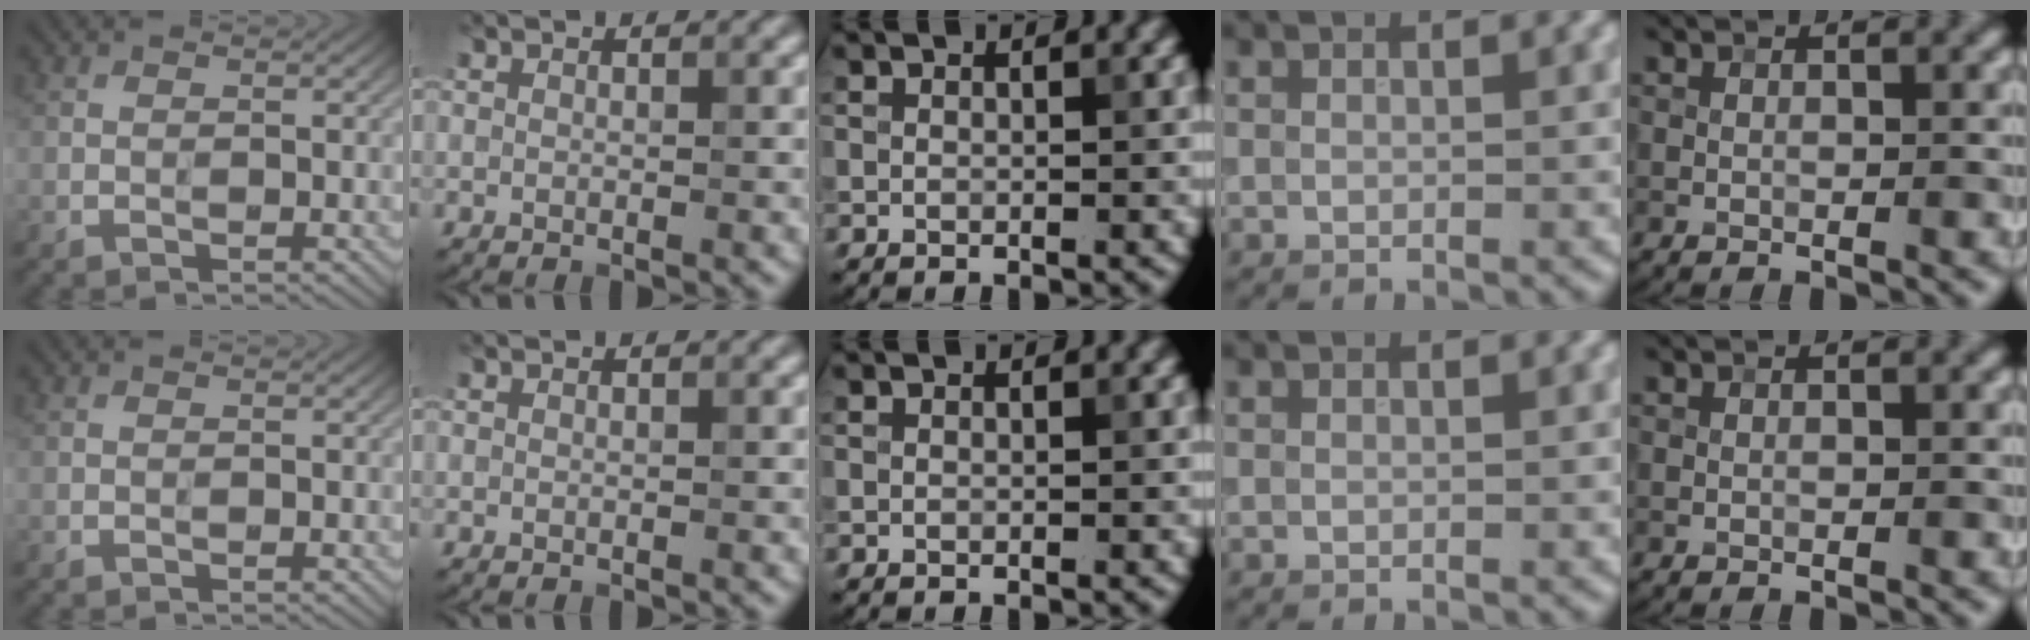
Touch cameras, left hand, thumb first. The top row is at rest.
{}